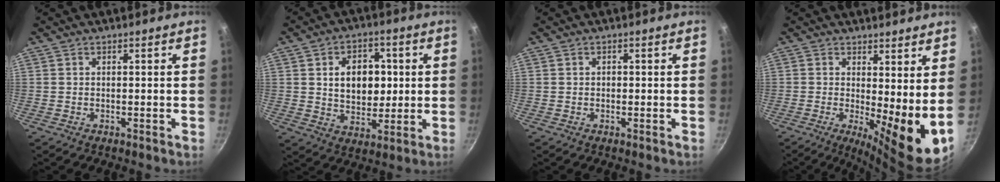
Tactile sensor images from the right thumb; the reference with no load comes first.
{"total": 11.7, "force": [1.9, 8.4, 7.9], "torque": [-0.080, -0.005, 0.033]}
{"total": 0.7, "force": [0.0, 0.6, 0.4], "torque": [-0.002, 0.004, 0.000]}
{"total": 10.4, "force": [0.8, 3.1, 9.9], "torque": [-0.122, -0.027, 0.012]}